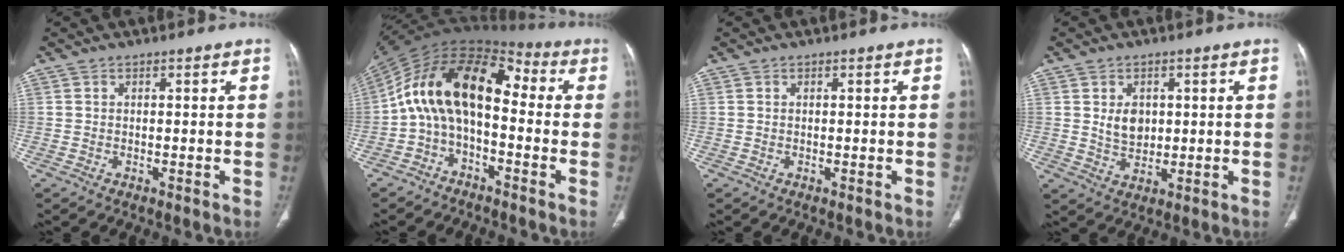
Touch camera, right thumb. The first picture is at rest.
{"total": 16.8, "force": [-0.6, 9.6, 13.8], "torque": [-0.222, 0.079, -0.026]}
{"total": 0.0}
{"total": 5.0, "force": [1.1, 3.7, 3.2], "torque": [-0.037, -0.011, 0.025]}